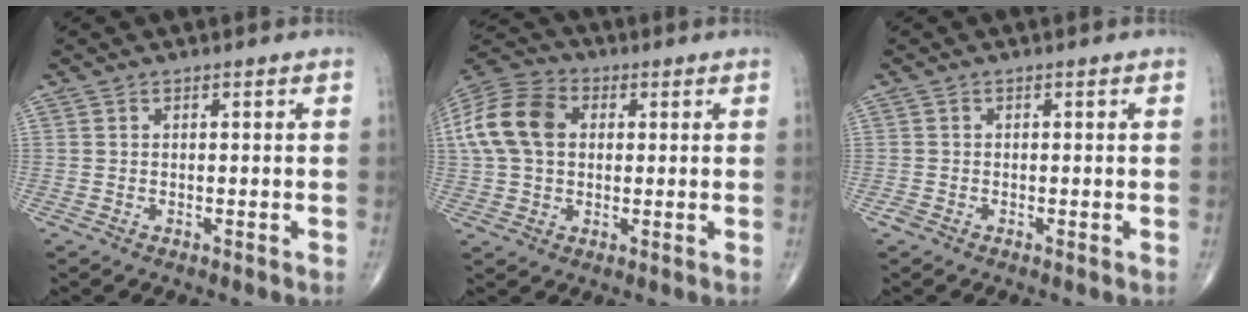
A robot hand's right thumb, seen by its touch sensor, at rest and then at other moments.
{"total": 14.2, "force": [2.3, 10.1, 9.6], "torque": [-0.193, 0.024, 0.035]}
{"total": 1.1, "force": [-0.5, 0.7, 0.6], "torque": [-0.008, -0.002, -0.013]}